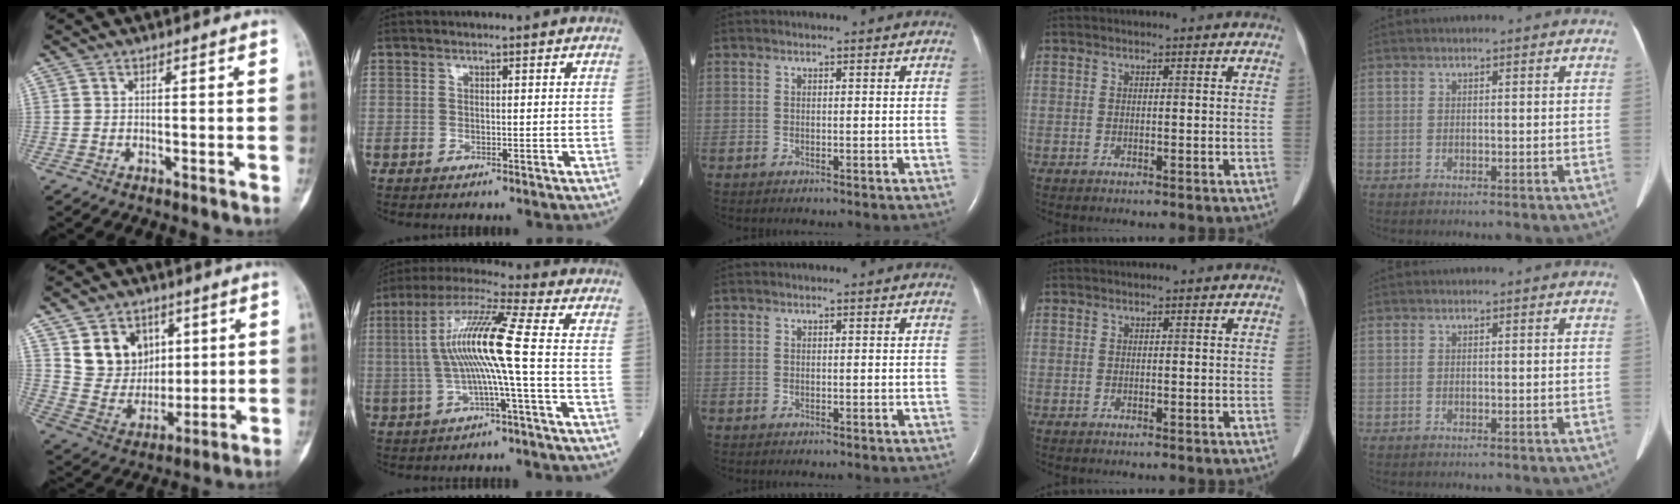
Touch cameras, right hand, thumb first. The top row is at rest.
{"thumb": {"total": 13.1, "force": [5.4, 10.5, 5.7], "torque": [-0.057, -0.029, 0.110]}, "index": {"total": 11.4, "force": [-0.5, -0.9, 11.3], "torque": [-0.221, 0.021, -0.015]}}